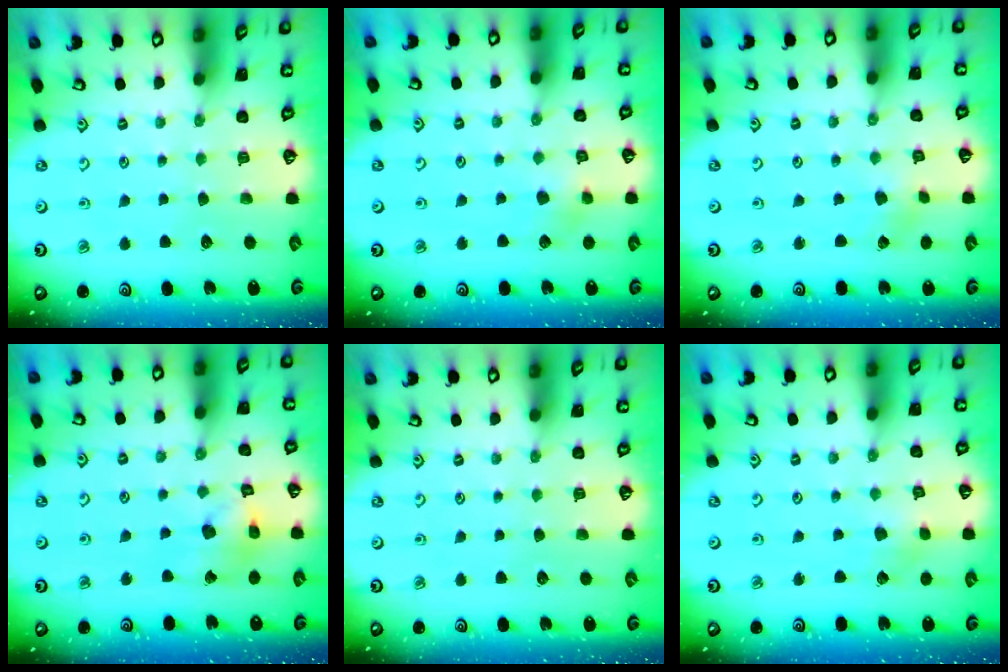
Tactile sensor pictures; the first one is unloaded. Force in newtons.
{"total": 7.6, "press": 7.5, "slide": 0.5}
{"total": 1.5, "press": 1.4, "slide": 0.2}
{"total": 12.5, "press": 12.4, "slide": 1.9}
{"total": 0.0}
{"total": 2.3, "press": 2.3, "slide": 0.6}